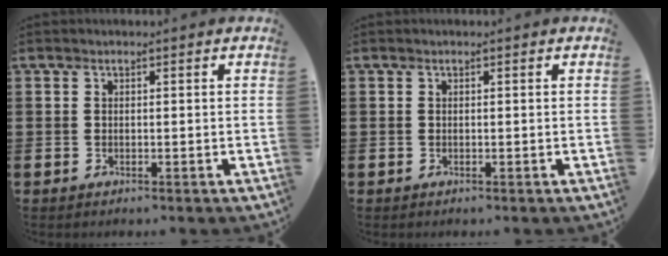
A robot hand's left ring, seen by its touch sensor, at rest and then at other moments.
{"total": 0.0}